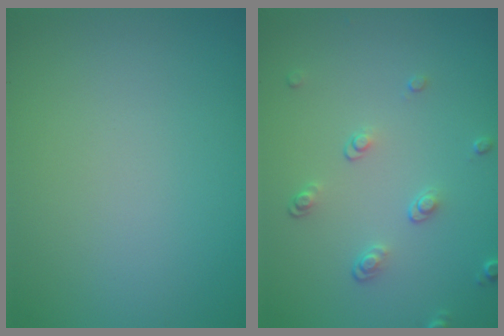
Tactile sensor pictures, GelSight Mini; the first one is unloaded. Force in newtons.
{"total": 1.8, "press": 1.3, "slide": 1.2}